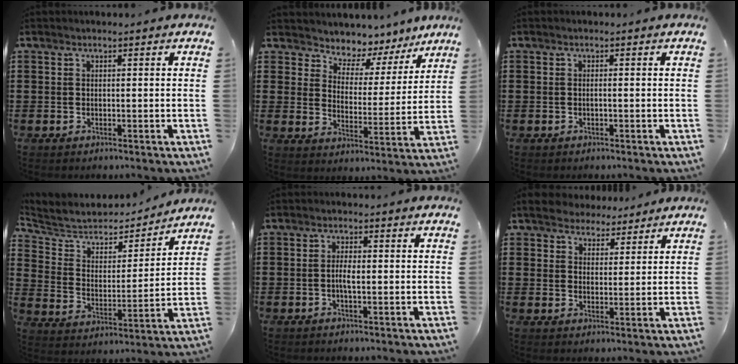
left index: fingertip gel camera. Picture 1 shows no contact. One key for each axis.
{"total": 4.5, "fx": 4.1, "fy": 1.7, "fz": -0.2, "tx": -0.022, "ty": -0.036, "tz": 0.066}
{"total": 0.6, "fx": -0.2, "fy": 0.0, "fz": 0.5, "tx": -0.010, "ty": -0.003, "tz": -0.002}
{"total": 5.1, "fx": 4.5, "fy": 2.0, "fz": 1.2, "tx": -0.056, "ty": -0.034, "tz": 0.070}
{"total": 2.7, "fx": -0.4, "fy": 0.5, "fz": 2.6, "tx": -0.054, "ty": -0.004, "tz": -0.009}
{"total": 4.6, "fx": 4.1, "fy": 2.0, "fz": 0.3, "tx": -0.025, "ty": -0.002, "tz": 0.077}